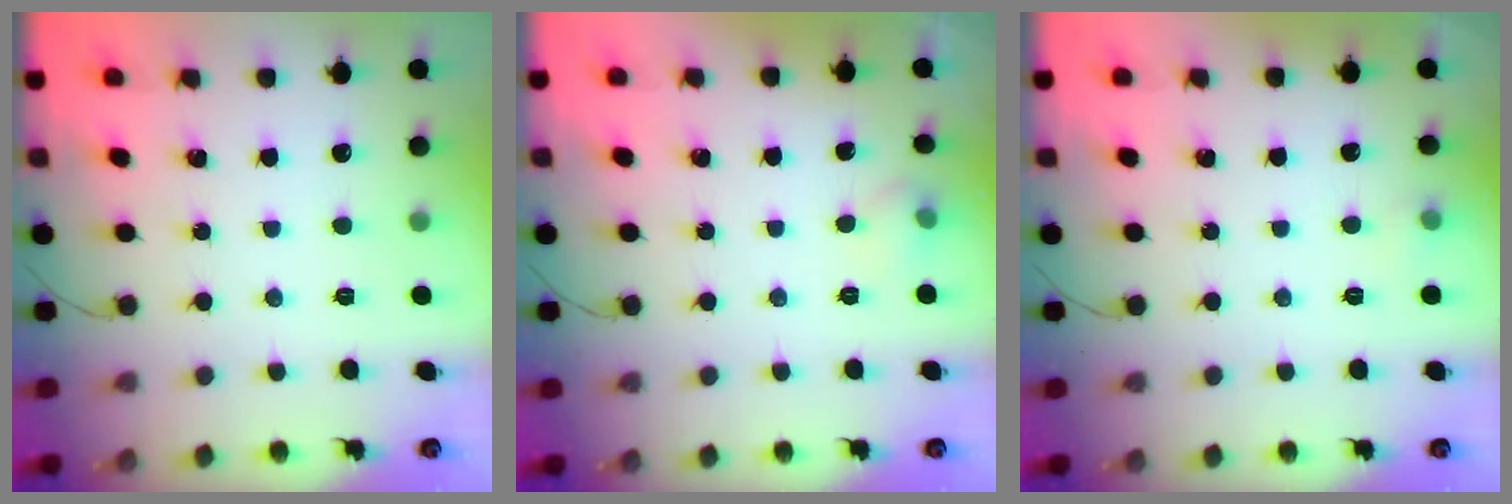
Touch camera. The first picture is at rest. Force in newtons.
{"total": 7.7, "press": 4.5, "slide": 6.3}
{"total": 4.6, "press": 4.4, "slide": 1.4}